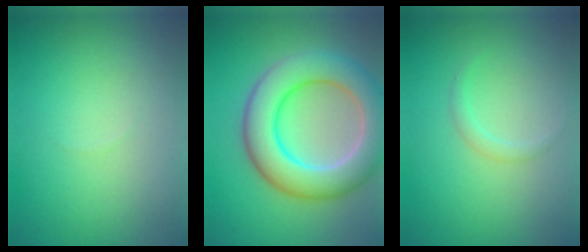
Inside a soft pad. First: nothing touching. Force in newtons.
{"total": 8.6, "press": 8.6, "slide": 0.4}
{"total": 1.0, "press": 1.0, "slide": 0.0}